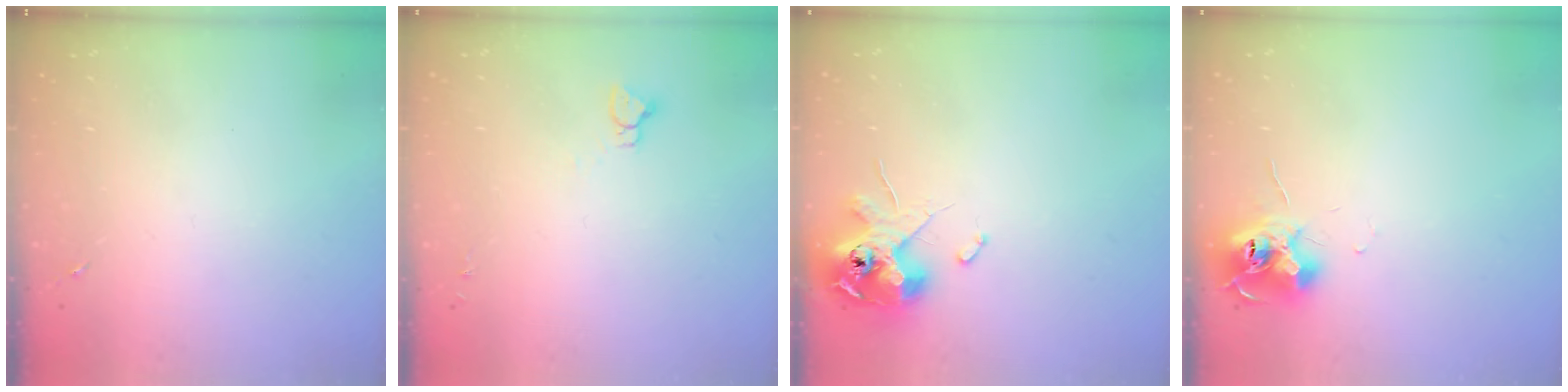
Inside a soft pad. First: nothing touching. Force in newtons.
{"total": 2.9, "press": 2.9, "slide": 0.2}
{"total": 11.6, "press": 11.4, "slide": 2.1}
{"total": 12.3, "press": 12.3, "slide": 0.8}